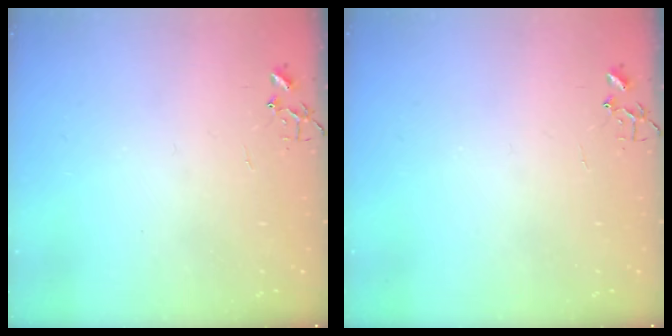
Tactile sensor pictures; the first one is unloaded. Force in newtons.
{"total": 0.0}